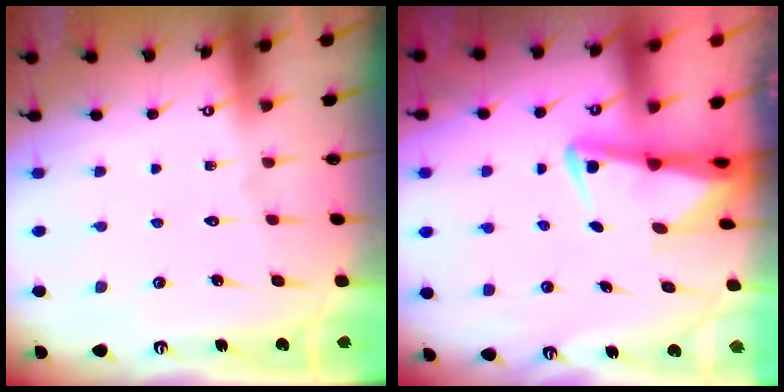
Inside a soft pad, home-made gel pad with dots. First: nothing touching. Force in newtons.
{"total": 3.2, "press": 3.1, "slide": 0.6}